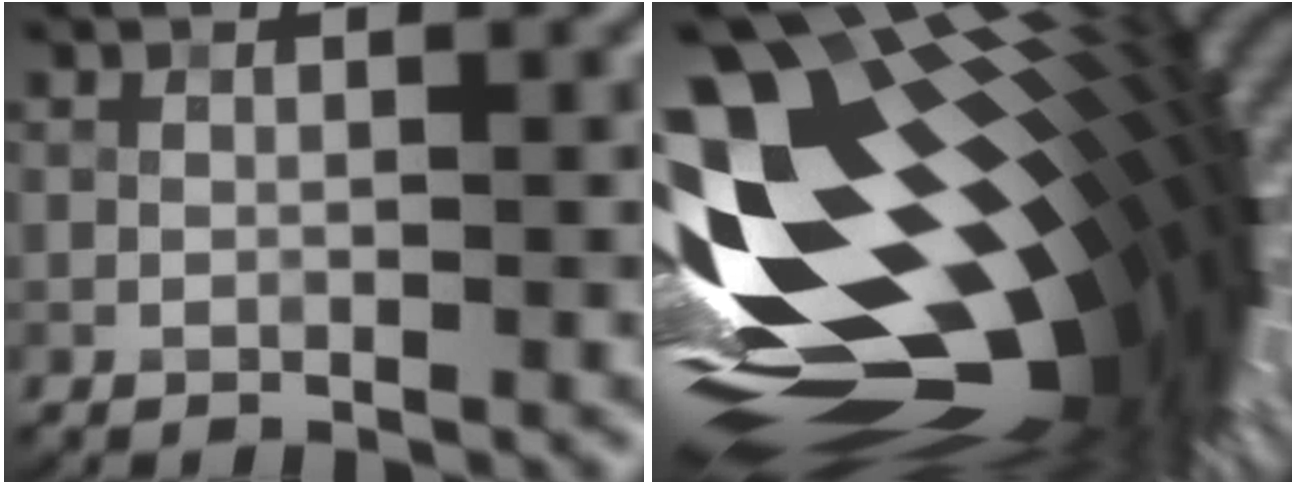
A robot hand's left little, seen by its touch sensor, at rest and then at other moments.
{"total": 20.1, "force": [-0.2, 10.5, 17.2], "torque": [-0.287, -0.020, 0.005]}